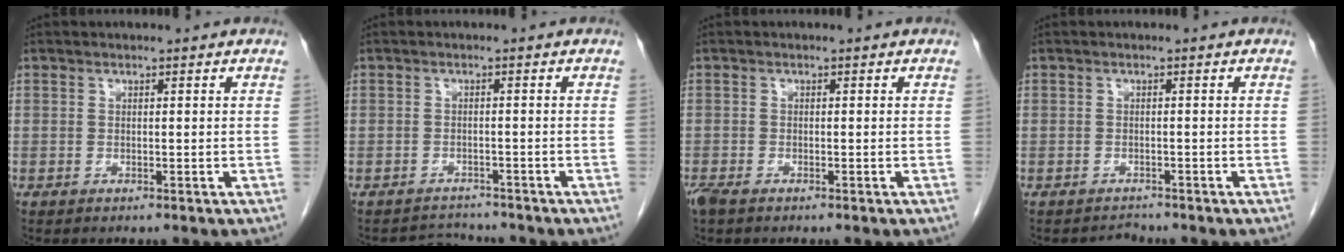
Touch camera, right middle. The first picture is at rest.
{"total": 2.6, "force": [-2.3, 0.4, -1.1], "torque": [0.017, -0.005, -0.037]}
{"total": 2.2, "force": [-1.7, 0.8, 1.2], "torque": [-0.033, -0.007, -0.030]}
{"total": 1.2, "force": [-1.0, 0.2, -0.7], "torque": [0.009, -0.007, -0.018]}